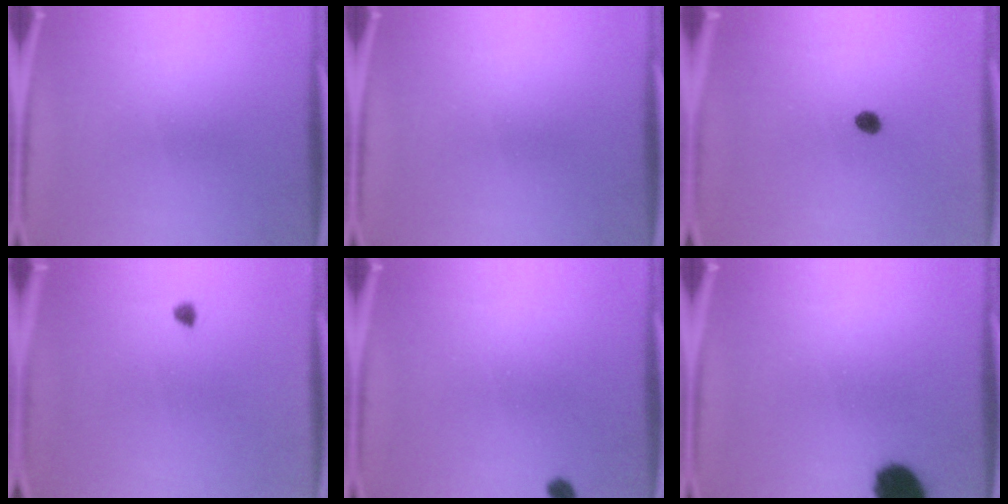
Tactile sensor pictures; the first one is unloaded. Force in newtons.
{"total": 0.0}
{"total": 2.1}
{"total": 1.0}
{"total": 1.2}
{"total": 9.8}